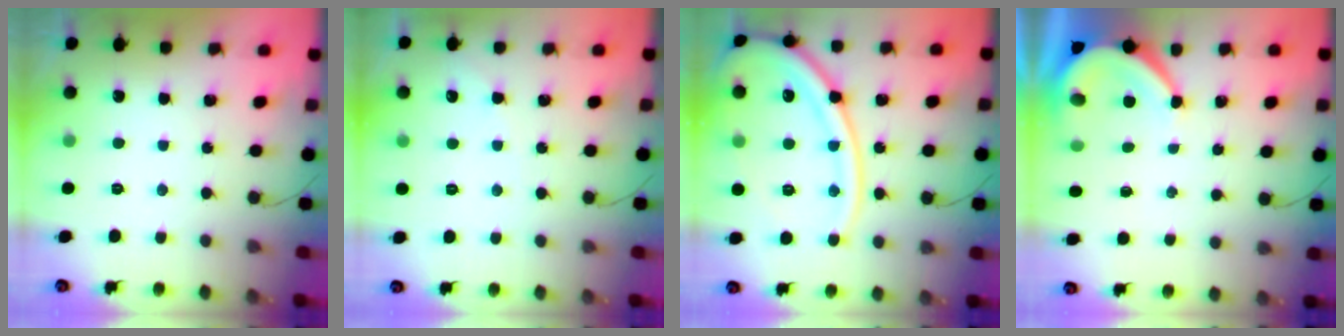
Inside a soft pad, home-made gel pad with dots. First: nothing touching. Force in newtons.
{"total": 3.9, "press": 3.8, "slide": 0.6}
{"total": 18.9, "press": 18.8, "slide": 1.9}
{"total": 7.4, "press": 7.3, "slide": 1.0}